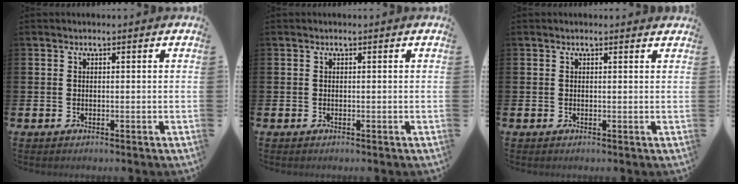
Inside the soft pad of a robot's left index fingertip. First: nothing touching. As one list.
[{"total": 0.0}, {"total": 0.5, "force": [0.5, 0.0, 0.2], "torque": [0.004, -0.002, 0.007]}]